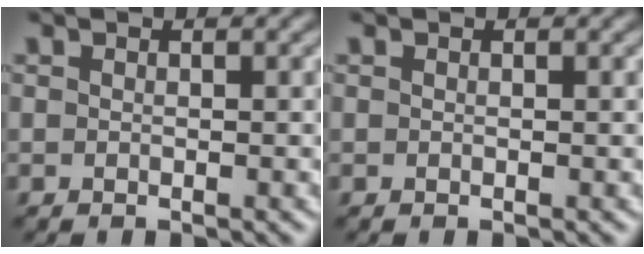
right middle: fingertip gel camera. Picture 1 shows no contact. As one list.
[{"total": 0.0}]